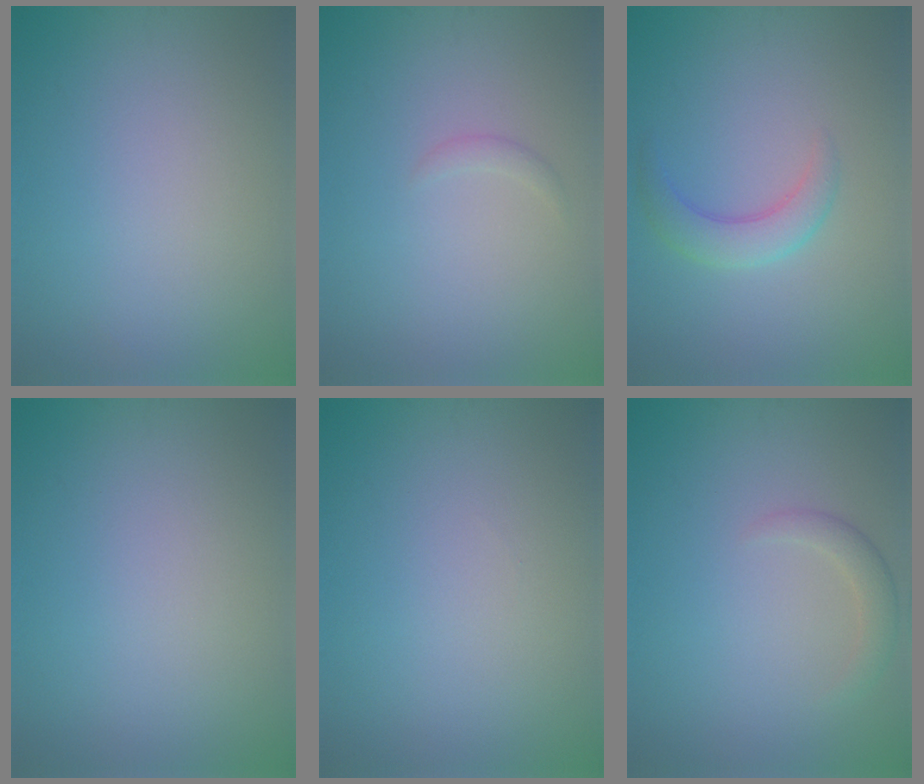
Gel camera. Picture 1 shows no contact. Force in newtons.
{"total": 0.7, "press": 0.7, "slide": 0.0}
{"total": 2.9, "press": 2.9, "slide": 0.1}
{"total": 0.0}
{"total": 0.0}
{"total": 1.7, "press": 1.7, "slide": 0.2}